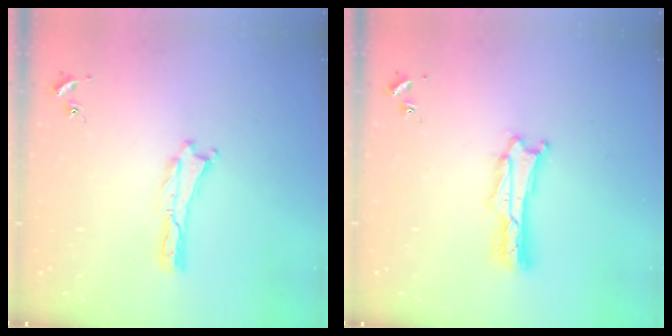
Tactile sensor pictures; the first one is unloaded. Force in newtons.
{"total": 1.4, "press": 1.3, "slide": 0.2}